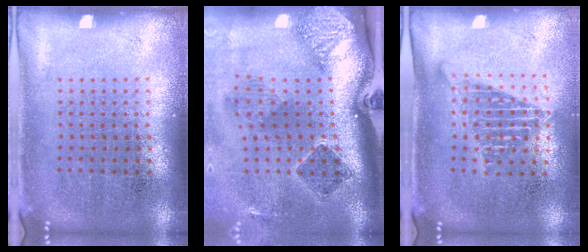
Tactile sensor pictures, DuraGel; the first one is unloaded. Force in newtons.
{"total": 2.8, "press": 1.9, "slide": 2.1}
{"total": 1.6, "press": 1.3, "slide": 0.9}